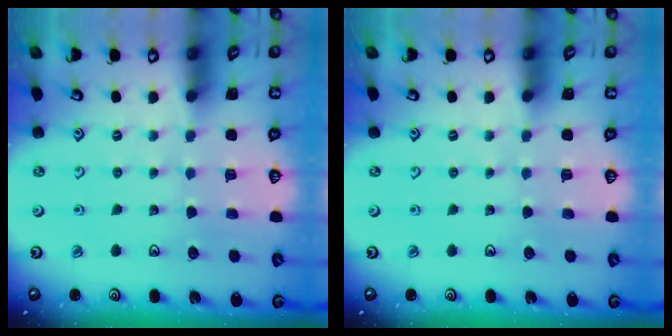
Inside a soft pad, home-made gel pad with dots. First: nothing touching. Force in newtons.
{"total": 0.0}